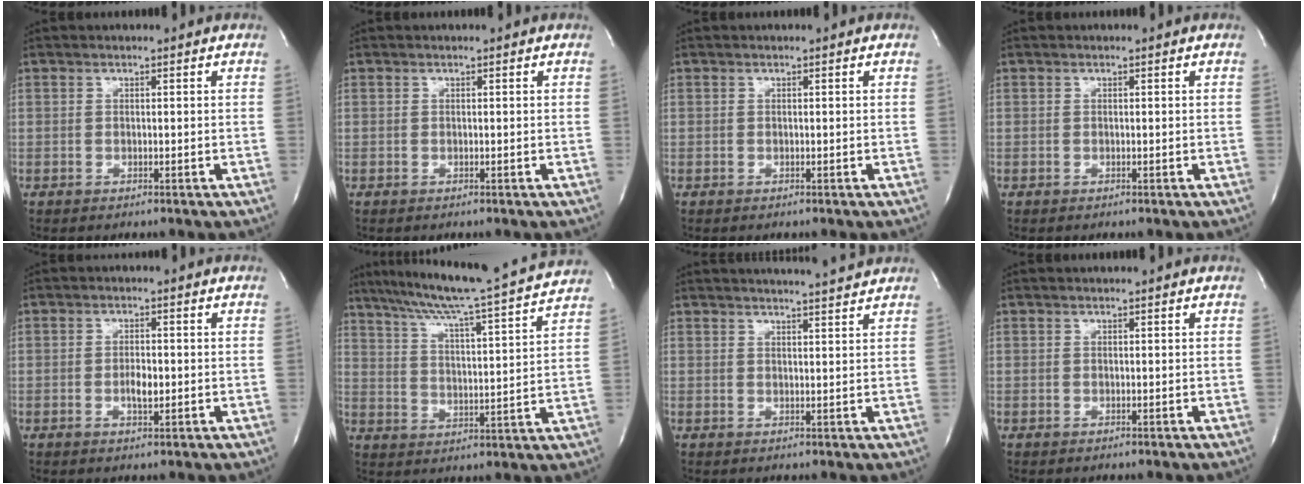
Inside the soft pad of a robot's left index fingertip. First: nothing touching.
{"total": 0.0}
{"total": 0.0}
{"total": 0.0}
{"total": 2.5, "force": [-0.5, 0.9, 2.3], "torque": [-0.044, 0.001, -0.005]}
{"total": 20.7, "force": [18.3, -1.2, 9.6], "torque": [-0.165, -0.013, 0.259]}
{"total": 7.8, "force": [7.4, -0.6, 2.3], "torque": [-0.039, 0.005, 0.090]}
{"total": 0.6, "force": [0.6, -0.1, 0.3], "torque": [-0.003, 0.005, 0.012]}